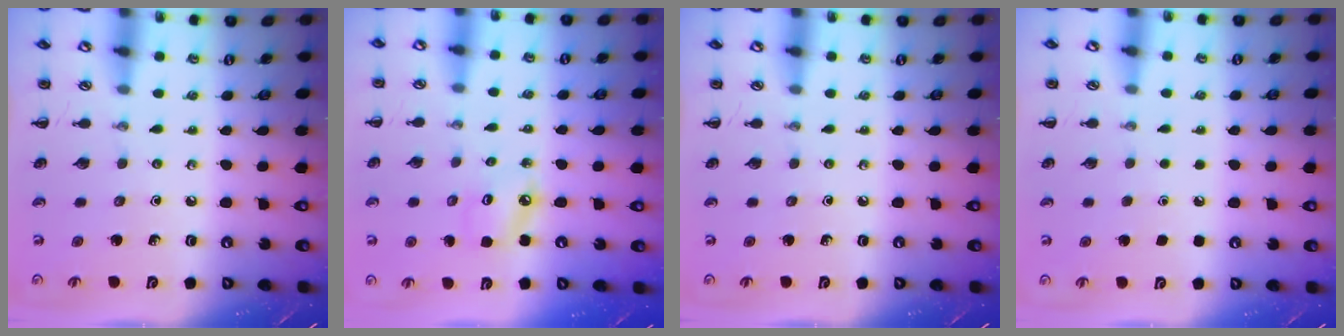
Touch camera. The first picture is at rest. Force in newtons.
{"total": 4.2, "press": 4.1, "slide": 0.5}
{"total": 0.0}
{"total": 1.7, "press": 1.7, "slide": 0.1}